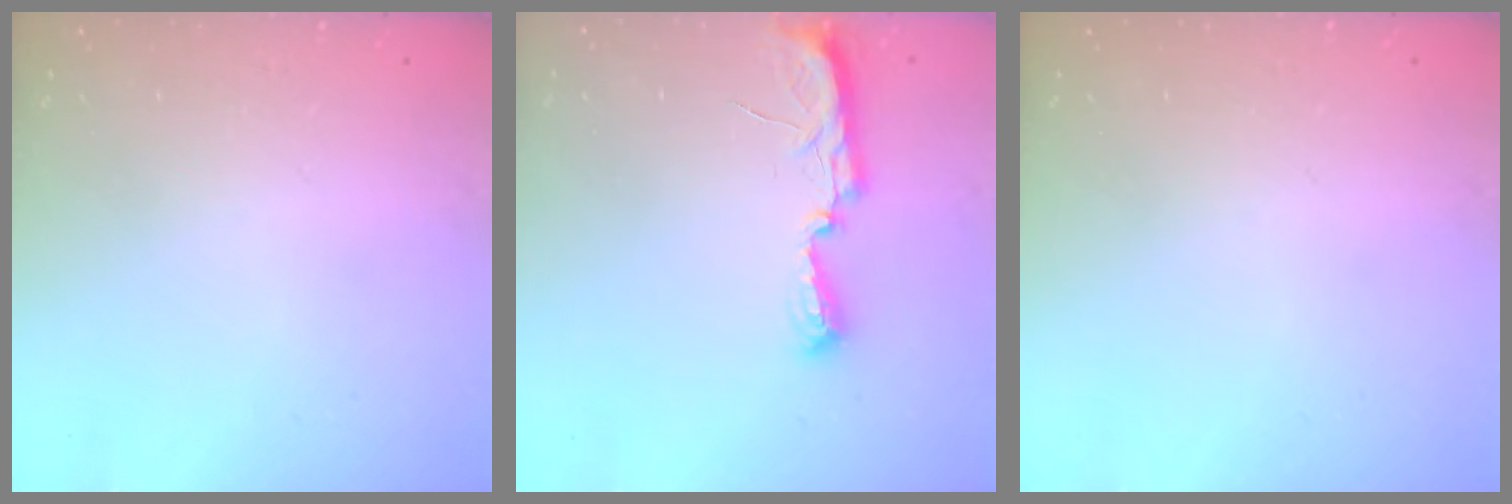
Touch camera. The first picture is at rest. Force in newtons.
{"total": 9.4, "press": 8.3, "slide": 4.5}
{"total": 0.0}